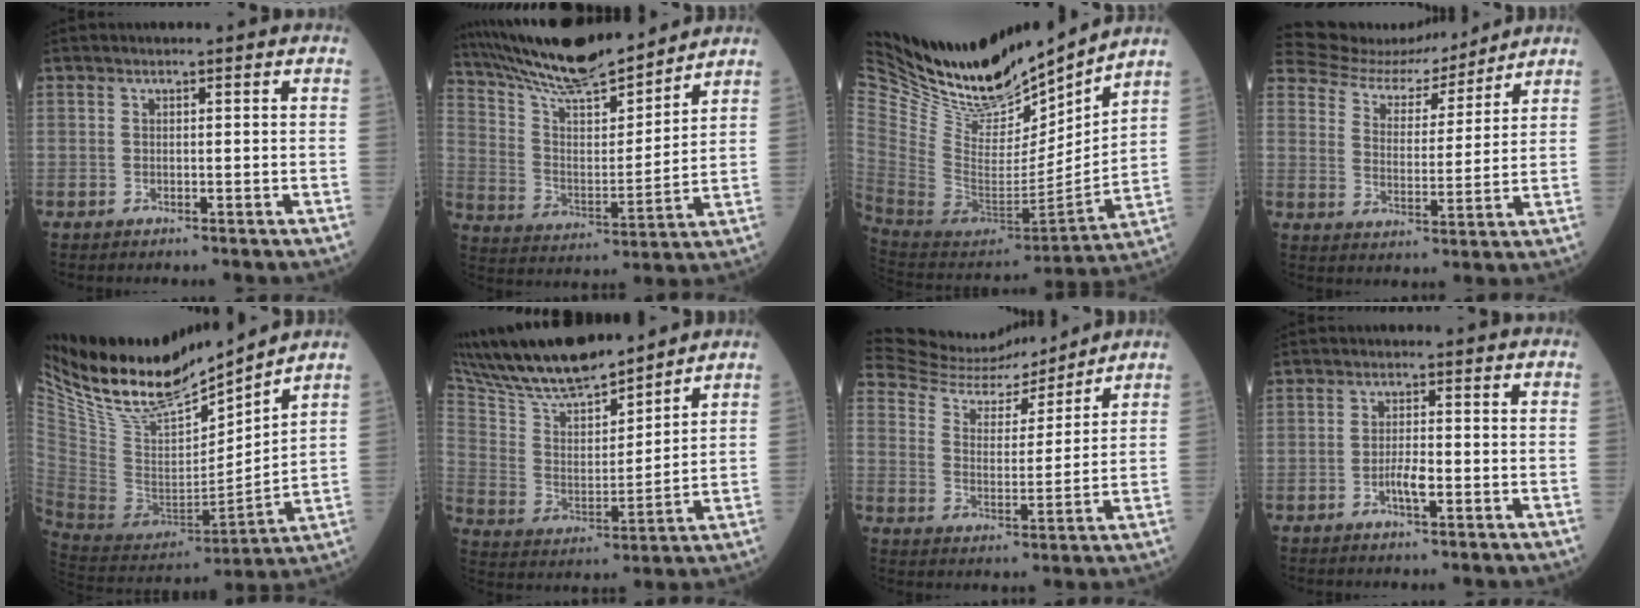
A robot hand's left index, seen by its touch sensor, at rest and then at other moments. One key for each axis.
{"total": 17.3, "fx": 15.8, "fy": 2.0, "fz": 6.9, "tx": -0.133, "ty": 0.002, "tz": 0.278}
{"total": 26.0, "fx": 23.4, "fy": 6.1, "fz": 9.5, "tx": -0.198, "ty": -0.053, "tz": 0.400}
{"total": 10.2, "fx": 10.0, "fy": 2.1, "fz": 0.2, "tx": -0.013, "ty": 0.002, "tz": 0.168}
{"total": 18.8, "fx": 17.1, "fy": 2.1, "fz": 7.4, "tx": -0.158, "ty": -0.023, "tz": 0.322}
{"total": 18.2, "fx": 15.9, "fy": 3.3, "fz": 8.1, "tx": -0.152, "ty": 0.008, "tz": 0.290}
{"total": 12.4, "fx": 12.2, "fy": 1.4, "fz": 1.2, "tx": -0.033, "ty": 0.000, "tz": 0.209}
{"total": 2.7, "fx": -1.4, "fy": 0.4, "fz": 2.3, "tx": -0.041, "ty": -0.002, "tz": -0.027}